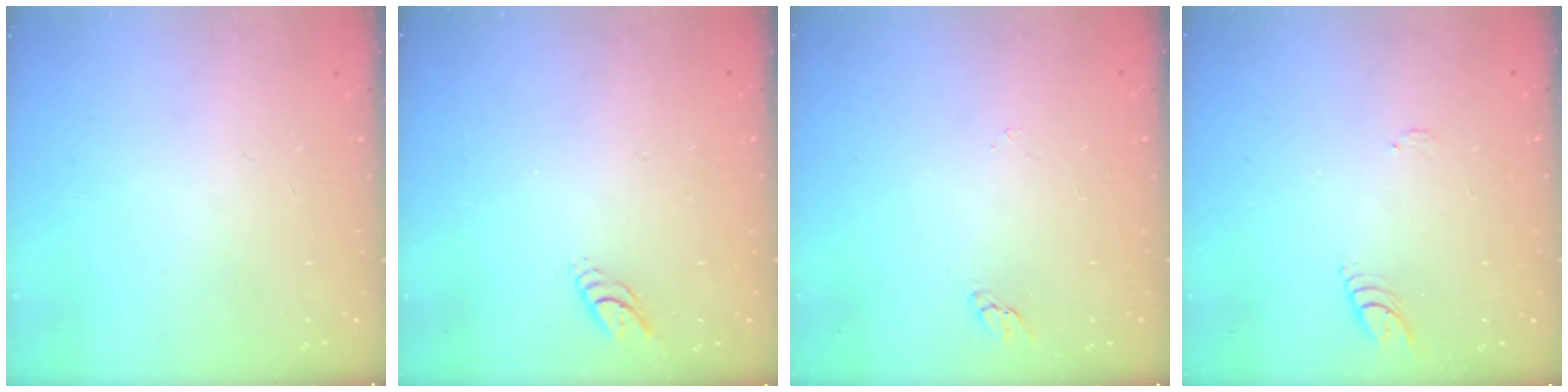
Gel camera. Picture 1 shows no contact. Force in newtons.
{"total": 4.0, "press": 4.0, "slide": 0.2}
{"total": 2.2, "press": 2.2, "slide": 0.2}
{"total": 5.8, "press": 5.7, "slide": 0.5}